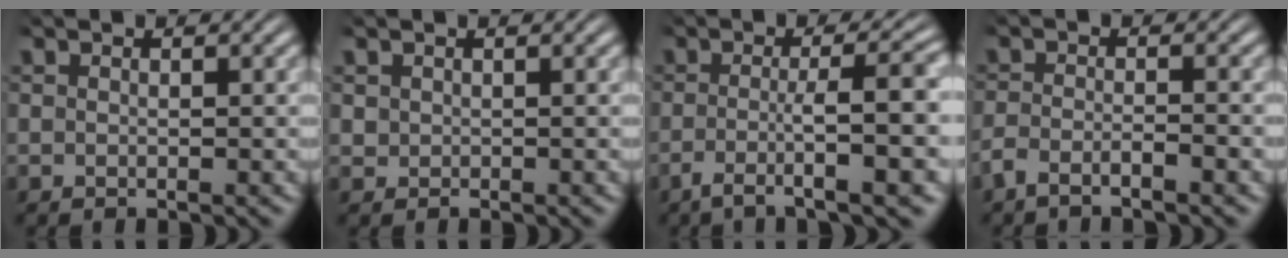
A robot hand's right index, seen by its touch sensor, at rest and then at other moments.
{"total": 1.0, "force": [0.2, 1.0, 0.0], "torque": [-0.004, -0.009, 0.012]}
{"total": 6.0, "force": [-2.9, 0.7, 5.2], "torque": [-0.077, -0.015, -0.035]}
{"total": 2.4, "force": [-2.1, 0.8, 0.9], "torque": [-0.020, -0.010, -0.037]}